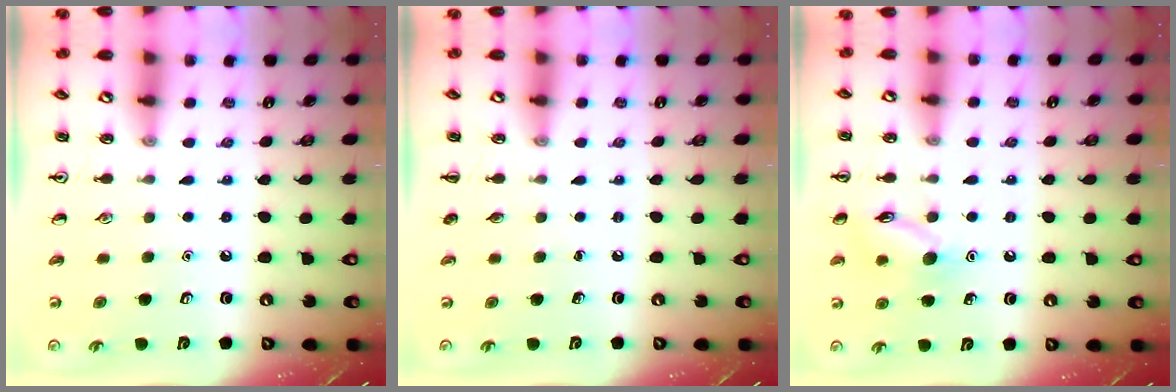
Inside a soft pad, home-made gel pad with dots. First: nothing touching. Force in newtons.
{"total": 0.0}
{"total": 10.3, "press": 10.3, "slide": 0.6}